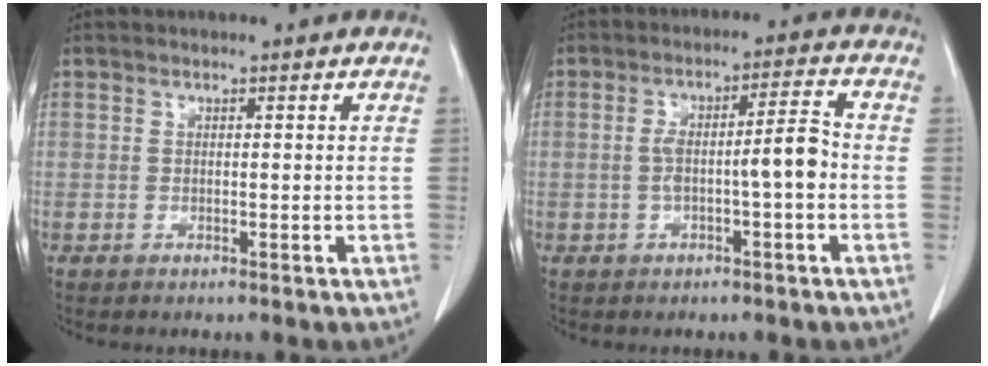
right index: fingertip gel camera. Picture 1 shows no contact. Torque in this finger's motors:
{"motor_torque": [0.57, -0.32, 0.20, 0.07]}